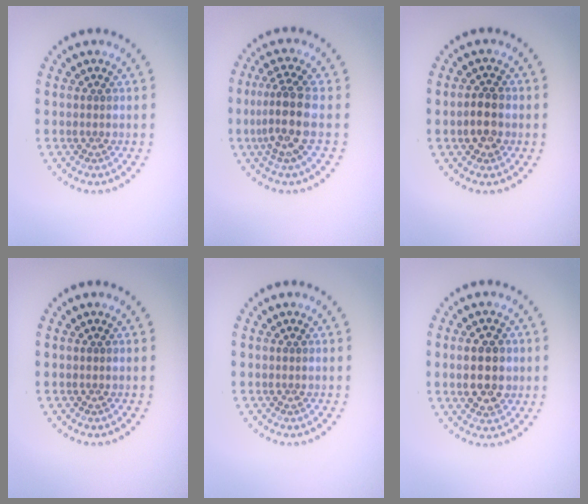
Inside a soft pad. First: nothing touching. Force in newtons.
{"total": 3.9, "press": 3.1, "slide": 2.3}
{"total": 2.4, "press": 2.4, "slide": 0.4}
{"total": 0.0}
{"total": 0.0}
{"total": 4.6, "press": 4.6, "slide": 0.1}